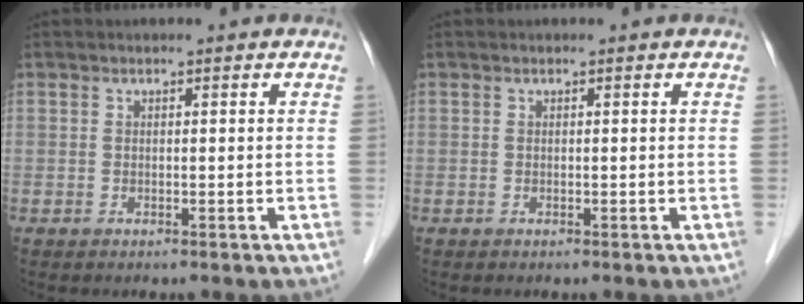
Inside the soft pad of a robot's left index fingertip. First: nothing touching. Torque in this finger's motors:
{"motor_torque": [0.00, 0.00, 0.00, 0.00]}